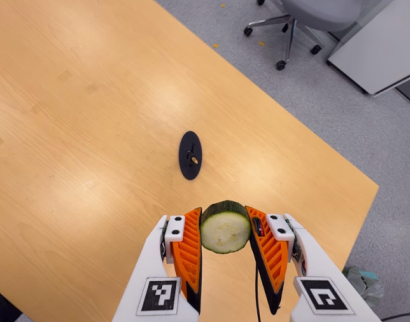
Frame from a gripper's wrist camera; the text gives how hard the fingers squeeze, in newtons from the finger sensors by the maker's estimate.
{"total": 10.9, "left": 10.3, "right": 11.4}